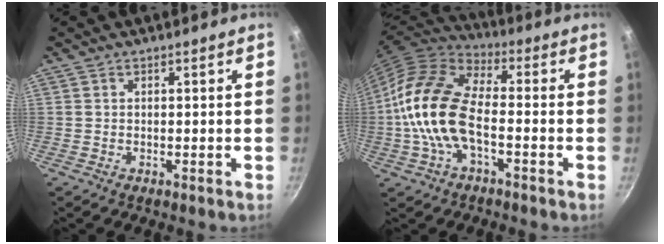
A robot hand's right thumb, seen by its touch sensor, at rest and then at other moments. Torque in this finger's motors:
{"motor_torque": [-0.23, 1.52, 2.05, -0.72, 0.64]}